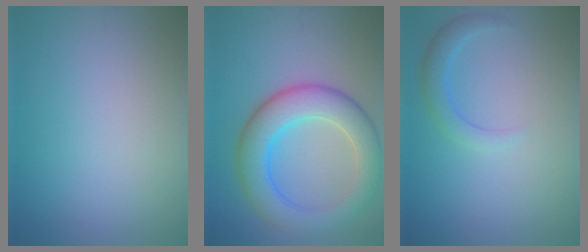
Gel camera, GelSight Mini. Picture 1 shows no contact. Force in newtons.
{"total": 7.3, "press": 7.3, "slide": 0.2}
{"total": 2.1, "press": 2.1, "slide": 0.1}